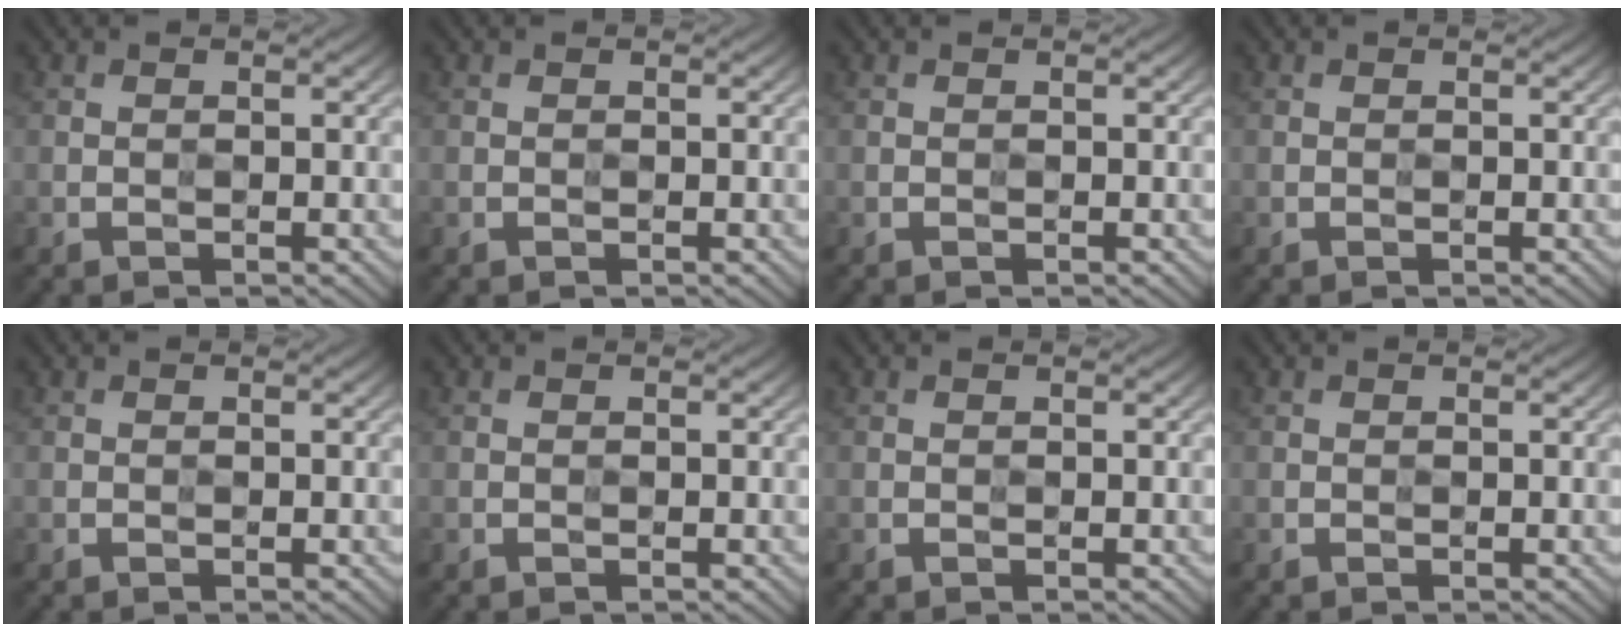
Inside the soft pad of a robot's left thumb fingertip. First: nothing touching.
{"total": 0.0}
{"total": 0.0}
{"total": 0.0}
{"total": 0.0}
{"total": 0.0}
{"total": 0.0}
{"total": 0.0}